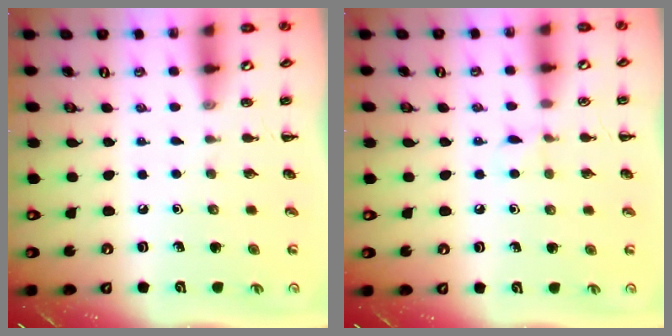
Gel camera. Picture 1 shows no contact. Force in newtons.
{"total": 5.0, "press": 4.7, "slide": 1.7}